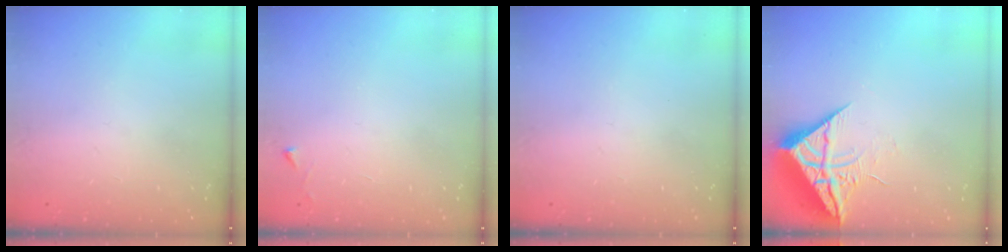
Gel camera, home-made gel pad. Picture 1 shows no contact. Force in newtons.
{"total": 2.3, "press": 2.3, "slide": 0.4}
{"total": 0.0}
{"total": 10.0, "press": 9.9, "slide": 1.0}